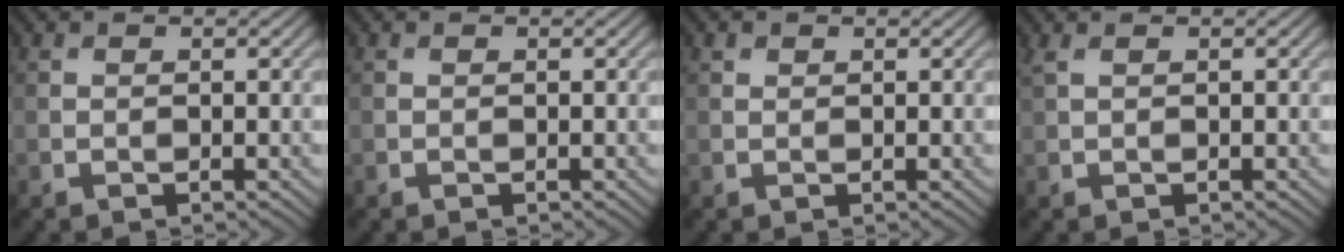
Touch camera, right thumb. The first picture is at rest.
{"total": 0.0}
{"total": 0.6, "force": [0.4, 0.4, 0.1], "torque": [-0.001, -0.001, 0.009]}
{"total": 1.0, "force": [0.6, 0.2, 0.7], "torque": [-0.023, 0.005, 0.014]}